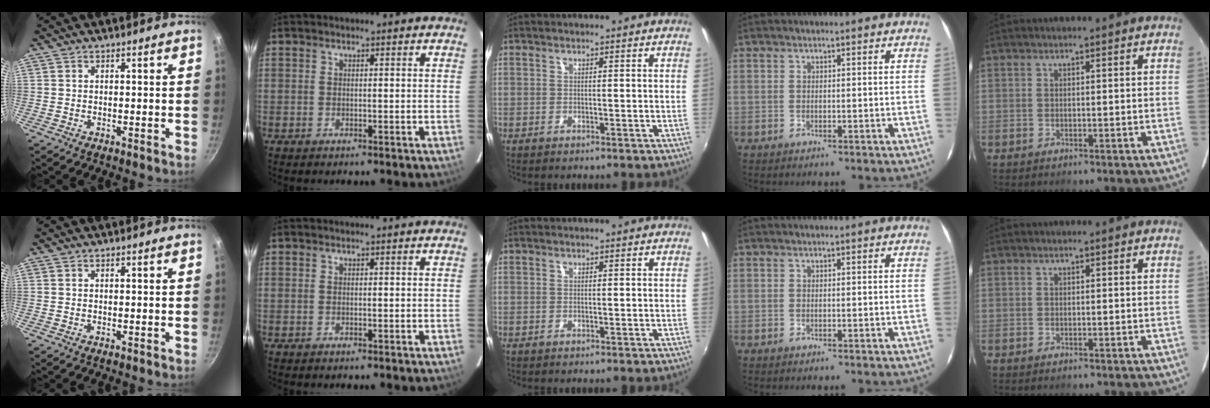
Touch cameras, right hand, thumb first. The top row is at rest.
{}